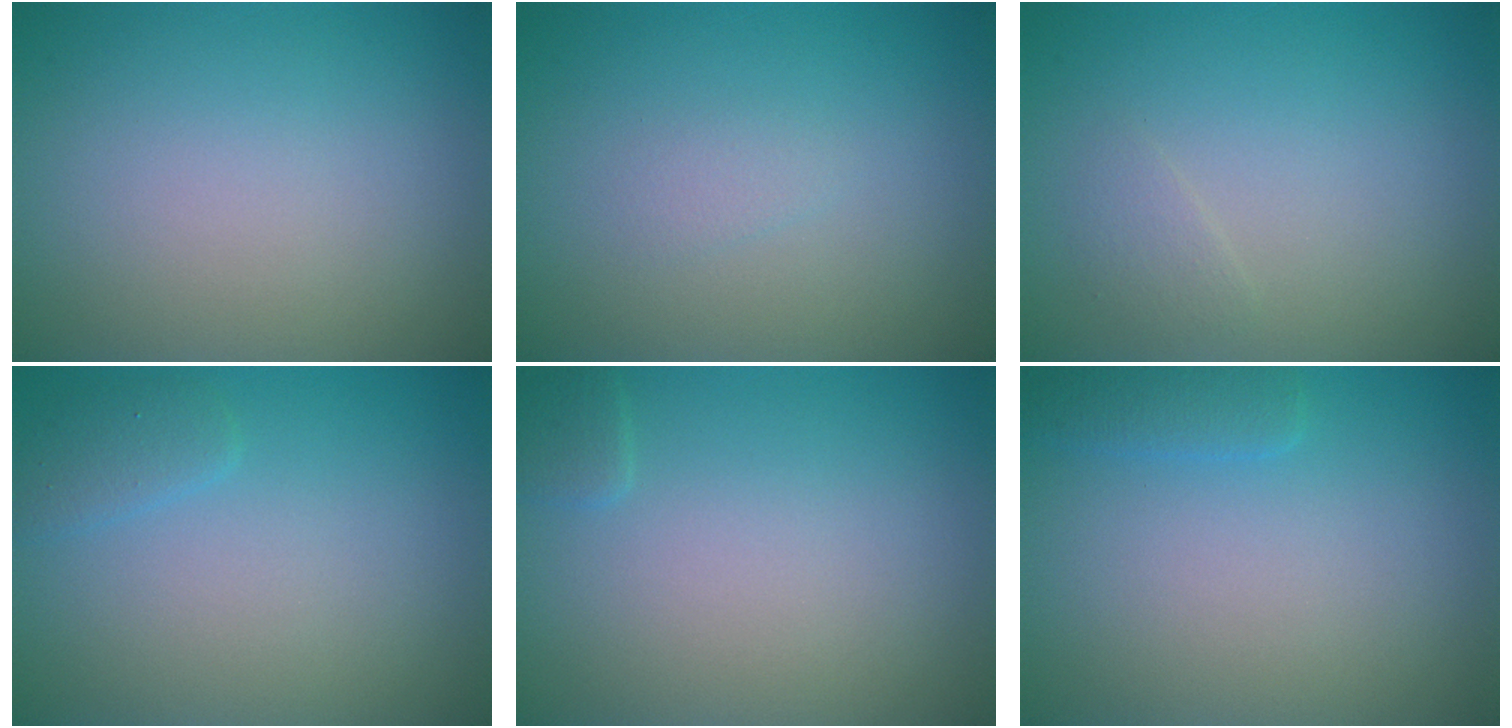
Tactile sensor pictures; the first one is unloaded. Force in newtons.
{"total": 0.8, "press": 0.8, "slide": 0.1}
{"total": 0.9, "press": 0.9, "slide": 0.0}
{"total": 1.3, "press": 1.3, "slide": 0.2}
{"total": 0.9, "press": 0.8, "slide": 0.1}
{"total": 1.4, "press": 1.4, "slide": 0.2}